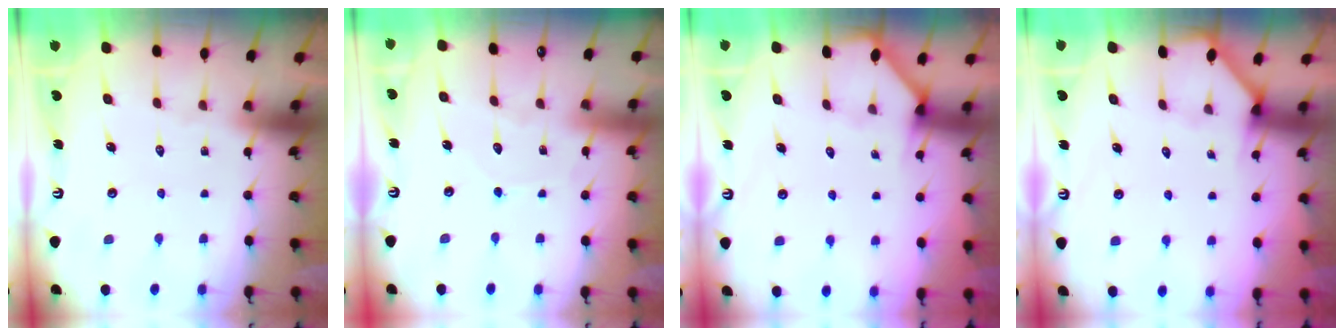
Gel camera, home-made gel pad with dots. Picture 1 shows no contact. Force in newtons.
{"total": 4.6, "press": 4.5, "slide": 0.5}
{"total": 2.2, "press": 2.2, "slide": 0.3}
{"total": 2.2, "press": 2.2, "slide": 0.3}